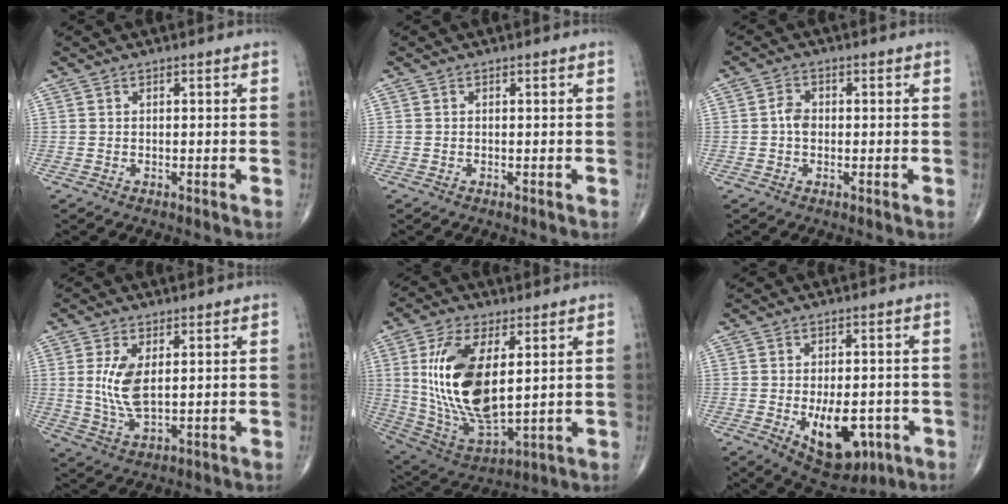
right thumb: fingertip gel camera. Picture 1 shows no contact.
{"total": 0.0}
{"total": 2.8, "force": [-0.2, 2.0, 1.9], "torque": [-0.028, 0.008, -0.010]}
{"total": 7.6, "force": [1.4, 3.6, 6.5], "torque": [-0.134, -0.013, 0.035]}
{"total": 19.9, "force": [3.7, 9.4, 17.1], "torque": [-0.331, -0.023, 0.083]}
{"total": 12.3, "force": [-3.6, 6.8, 9.7], "torque": [-0.118, 0.003, -0.036]}